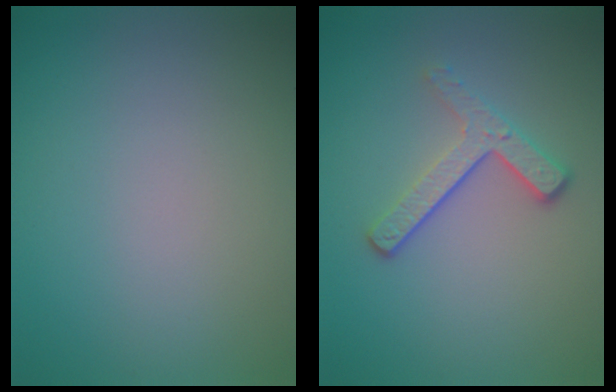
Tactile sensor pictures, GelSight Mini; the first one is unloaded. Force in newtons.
{"total": 3.2, "press": 2.4, "slide": 2.2}